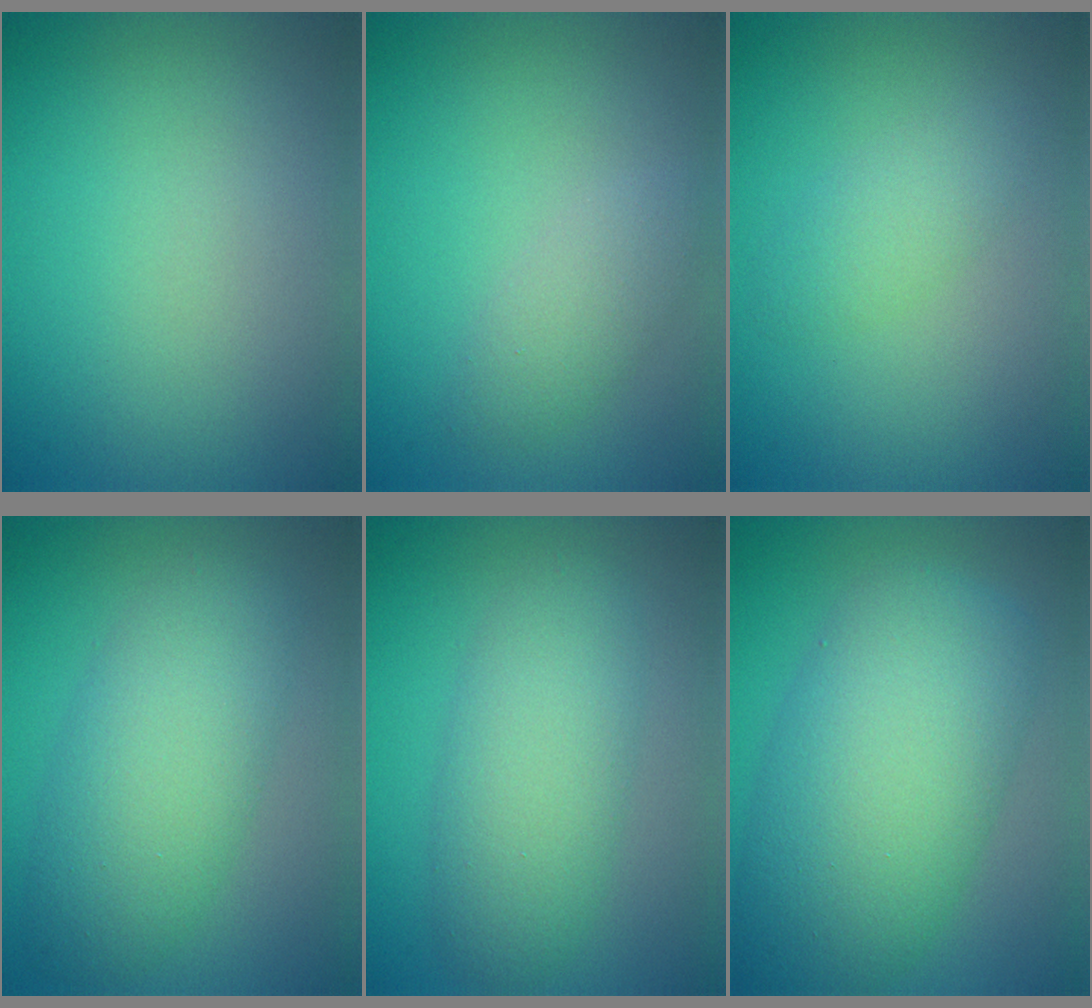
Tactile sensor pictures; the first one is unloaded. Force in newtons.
{"total": 1.9, "press": 1.9, "slide": 0.0}
{"total": 1.8, "press": 1.8, "slide": 0.0}
{"total": 6.1, "press": 6.1, "slide": 0.2}
{"total": 4.8, "press": 4.8, "slide": 0.1}
{"total": 10.2, "press": 10.2, "slide": 0.1}